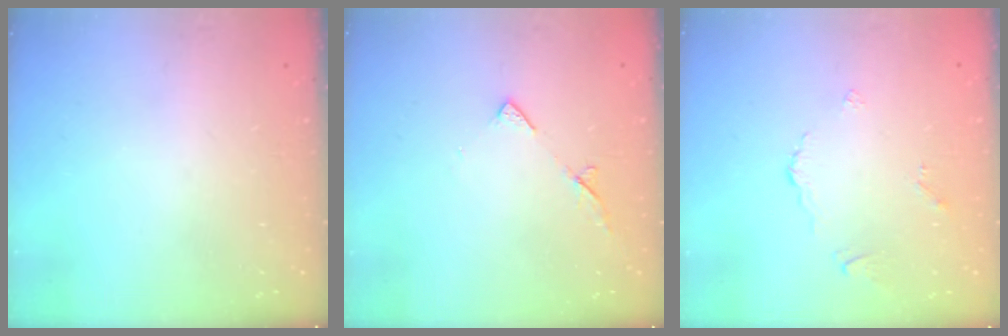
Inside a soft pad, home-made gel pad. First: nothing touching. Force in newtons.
{"total": 7.5, "press": 7.4, "slide": 0.8}
{"total": 2.8, "press": 2.7, "slide": 0.6}